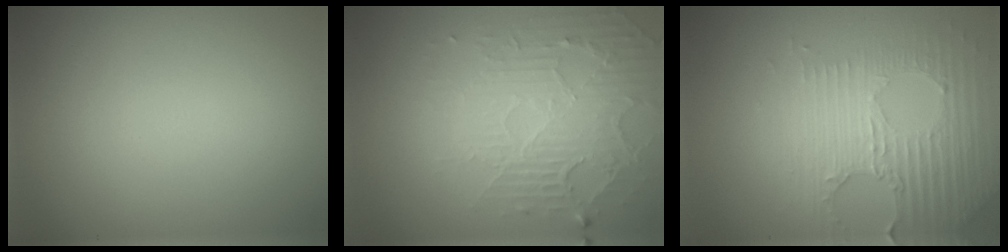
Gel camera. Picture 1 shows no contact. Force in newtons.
{"total": 5.8, "press": 3.4, "slide": 4.7}
{"total": 3.8, "press": 3.7, "slide": 0.8}